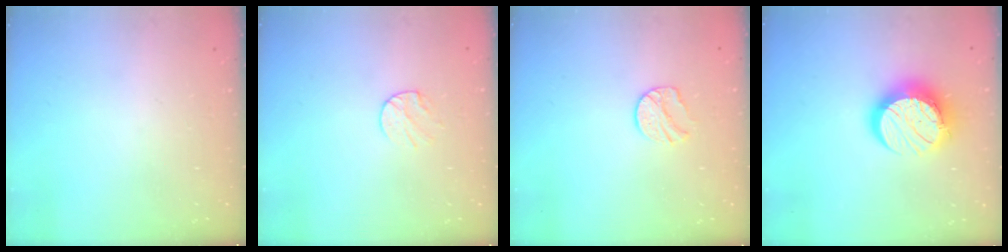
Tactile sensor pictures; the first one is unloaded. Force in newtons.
{"total": 5.1, "press": 5.1, "slide": 0.5}
{"total": 7.8, "press": 7.8, "slide": 0.5}
{"total": 14.5, "press": 14.5, "slide": 1.1}